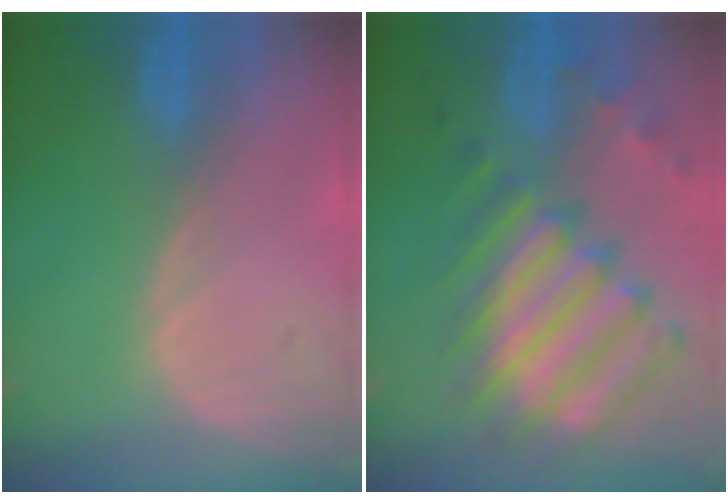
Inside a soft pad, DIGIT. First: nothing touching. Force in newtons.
{"total": 12.0, "press": 10.4, "slide": 6.0}